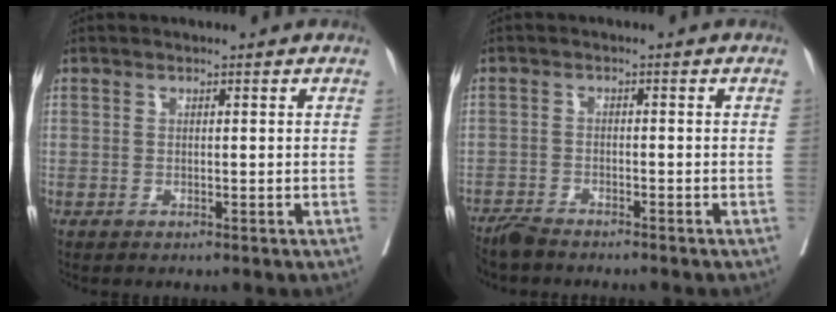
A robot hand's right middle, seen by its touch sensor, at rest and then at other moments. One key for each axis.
{"total": 4.2, "fx": -4.0, "fy": 0.5, "fz": 1.3, "tx": -0.017, "ty": -0.011, "tz": -0.069}